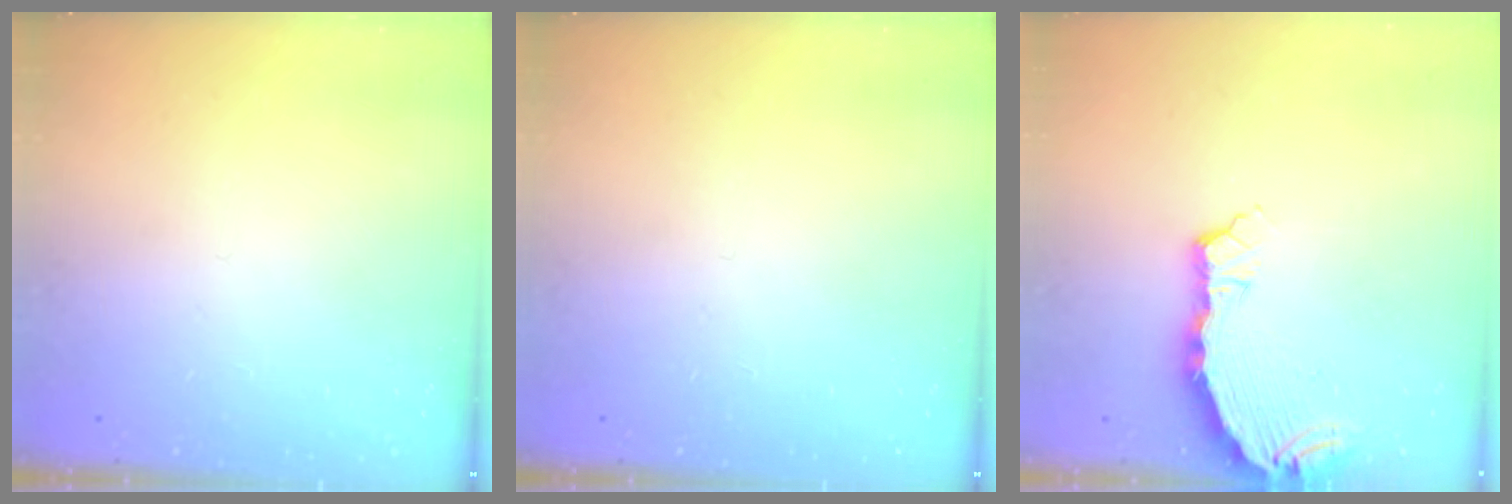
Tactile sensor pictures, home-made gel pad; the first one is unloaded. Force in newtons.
{"total": 0.0}
{"total": 7.7, "press": 6.3, "slide": 4.6}